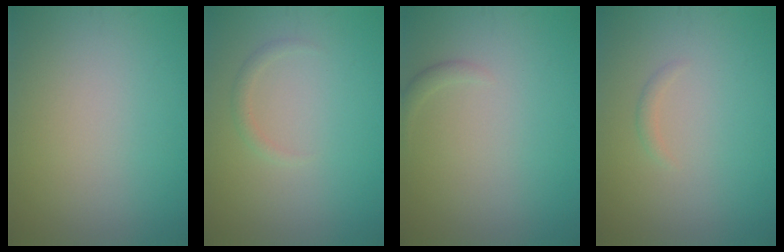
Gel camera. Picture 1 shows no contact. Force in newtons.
{"total": 1.0, "press": 1.0, "slide": 0.1}
{"total": 0.8, "press": 0.8, "slide": 0.1}
{"total": 0.7, "press": 0.7, "slide": 0.0}